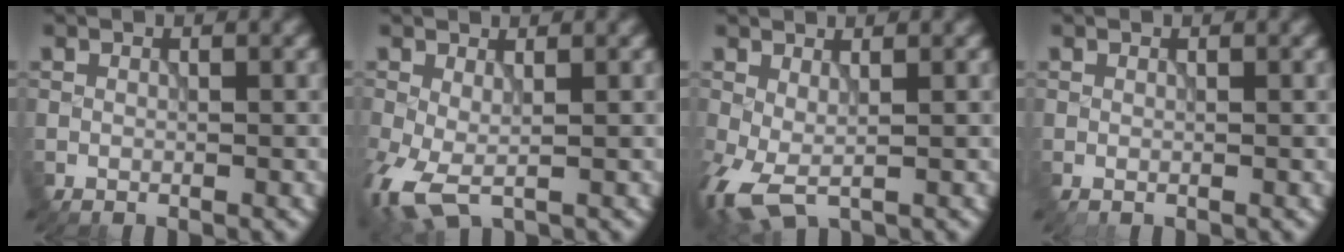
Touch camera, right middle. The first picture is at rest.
{"total": 4.5, "force": [-1.2, 2.2, 3.7], "torque": [-0.100, -0.008, -0.027]}
{"total": 3.8, "force": [-0.6, 1.8, 3.3], "torque": [-0.085, -0.004, -0.015]}
{"total": 0.0}